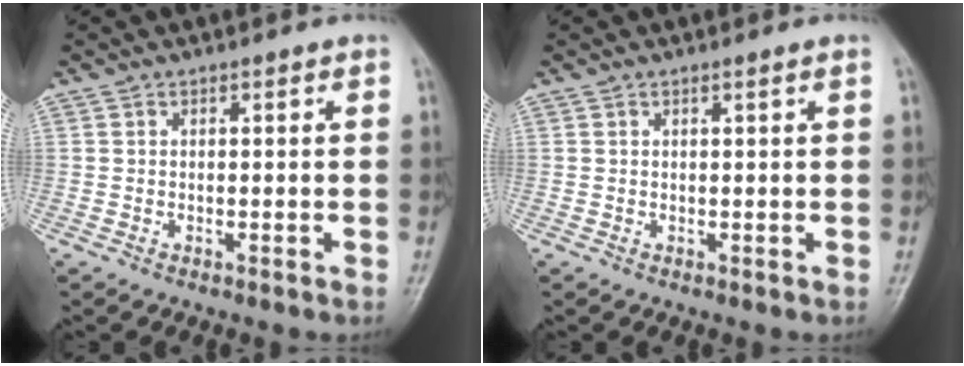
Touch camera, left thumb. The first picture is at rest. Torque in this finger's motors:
{"motor_torque": [-0.15, -0.03, 0.00, 0.00, 0.01]}